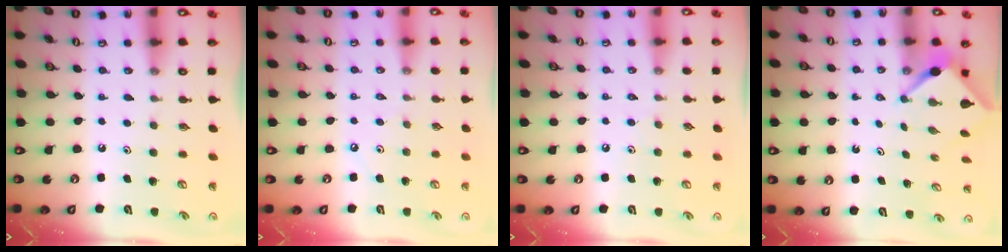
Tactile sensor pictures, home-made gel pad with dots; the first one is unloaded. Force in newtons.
{"total": 2.0, "press": 1.9, "slide": 0.4}
{"total": 3.0, "press": 3.0, "slide": 0.6}
{"total": 3.0, "press": 3.0, "slide": 0.2}